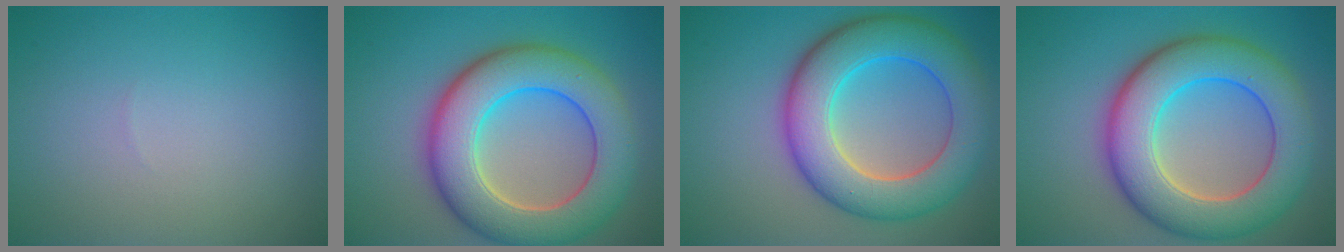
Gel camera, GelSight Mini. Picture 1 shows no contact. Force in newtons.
{"total": 10.3, "press": 10.3, "slide": 0.7}
{"total": 9.9, "press": 9.9, "slide": 0.3}
{"total": 10.3, "press": 10.3, "slide": 0.1}